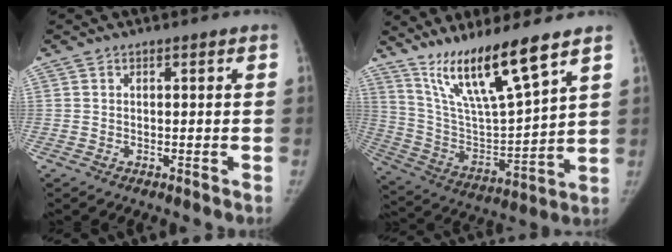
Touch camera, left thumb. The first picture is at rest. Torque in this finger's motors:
{"motor_torque": [1.16, -0.37, 1.53, -1.25, 0.18]}